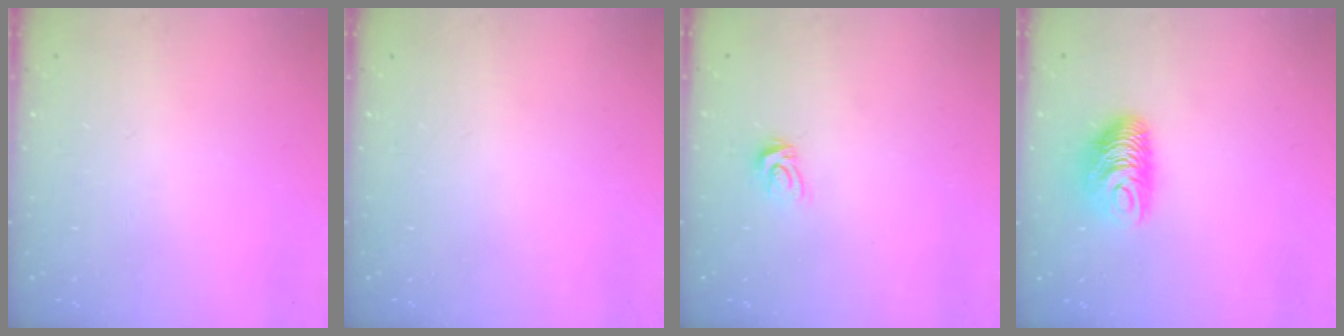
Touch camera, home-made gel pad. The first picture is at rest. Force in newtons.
{"total": 0.0}
{"total": 4.5, "press": 4.5, "slide": 0.2}
{"total": 9.5, "press": 9.4, "slide": 0.8}